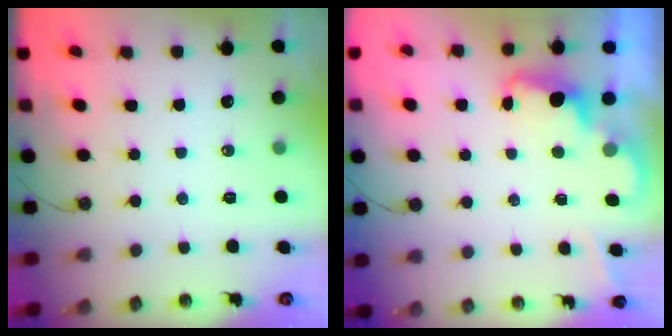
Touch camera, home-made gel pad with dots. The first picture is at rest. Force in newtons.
{"total": 2.3, "press": 2.2, "slide": 0.6}